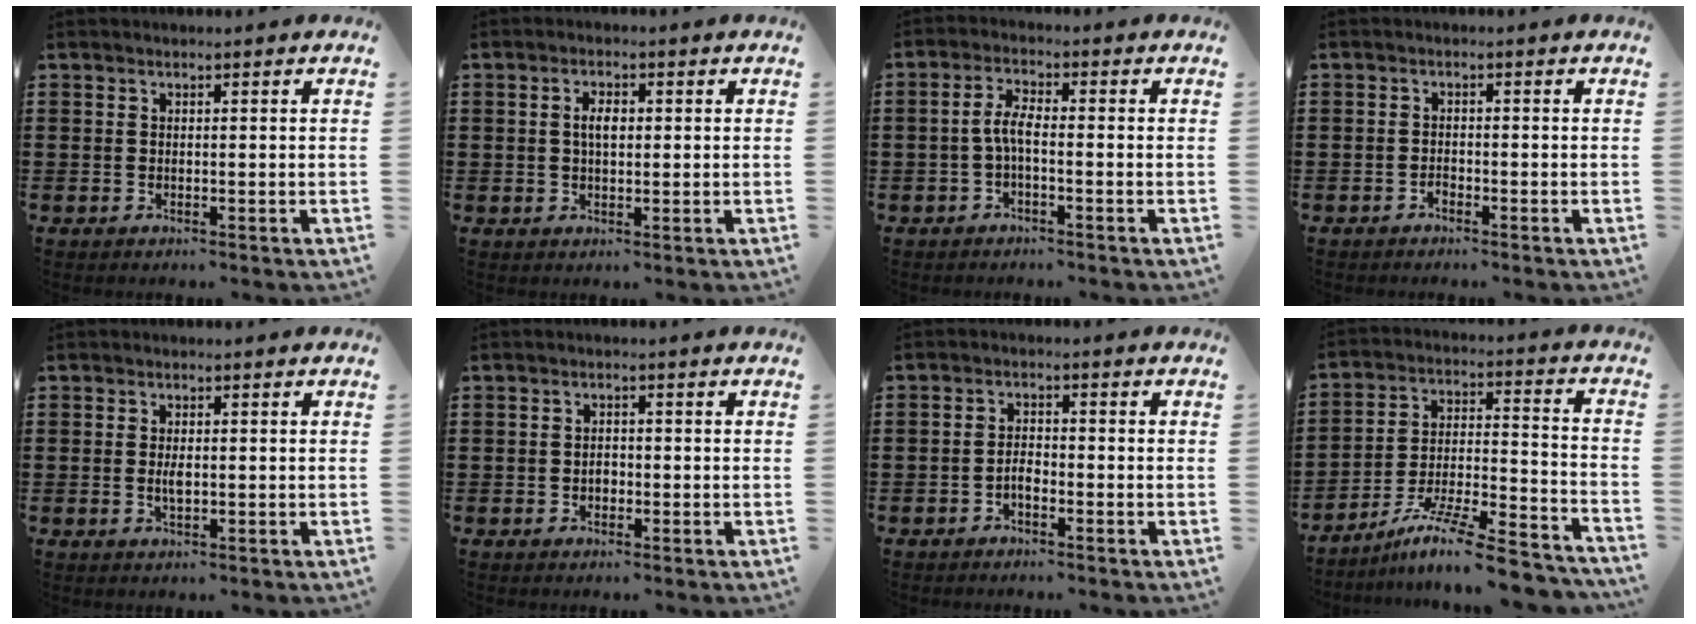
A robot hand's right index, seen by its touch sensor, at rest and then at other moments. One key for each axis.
{"total": 2.9, "fx": 0.3, "fy": 1.3, "fz": 2.5, "tx": -0.051, "ty": 0.007, "tz": 0.003}
{"total": 3.7, "fx": -1.0, "fy": 1.0, "fz": 3.4, "tx": -0.077, "ty": 0.002, "tz": -0.025}
{"total": 1.1, "fx": -0.9, "fy": 0.5, "fz": 0.3, "tx": -0.009, "ty": -0.001, "tz": -0.019}
{"total": 2.2, "fx": -0.1, "fy": 0.9, "fz": 2.0, "tx": -0.037, "ty": 0.001, "tz": -0.003}
{"total": 1.6, "fx": -0.4, "fy": 1.1, "fz": 1.1, "tx": -0.023, "ty": 0.004, "tz": -0.009}
{"total": 2.1, "fx": -1.1, "fy": 1.0, "fz": 1.4, "tx": -0.031, "ty": 0.004, "tz": -0.022}
{"total": 11.5, "fx": -9.3, "fy": 1.1, "fz": 6.7, "tx": -0.109, "ty": 0.015, "tz": -0.180}